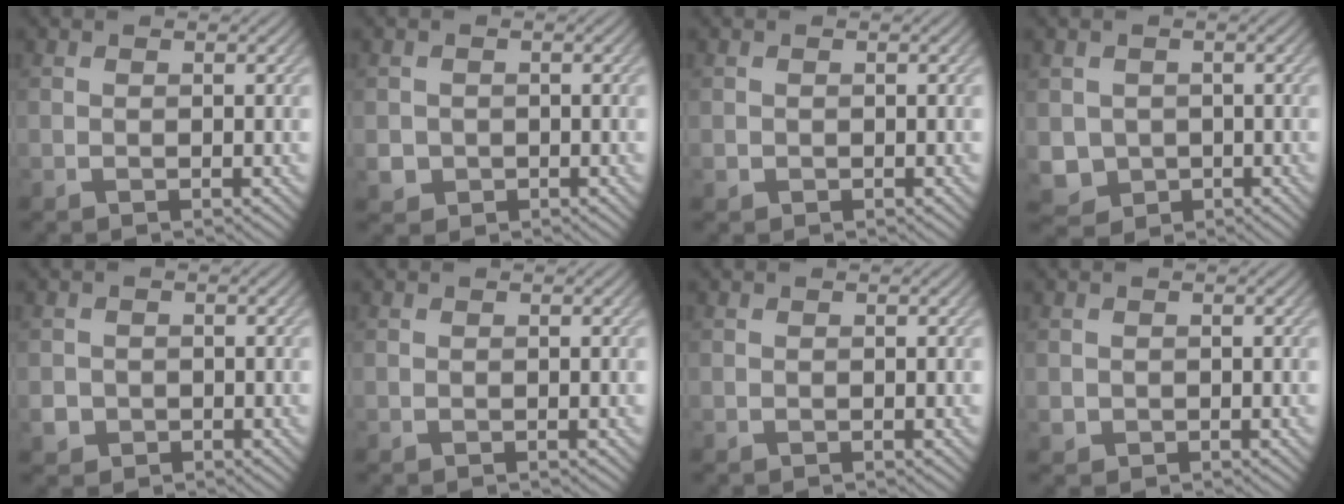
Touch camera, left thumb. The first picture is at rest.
{"total": 2.0, "force": [-0.5, 2.0, 0.4], "torque": [-0.009, -0.009, -0.009]}
{"total": 0.6, "force": [-0.1, 0.6, 0.1], "torque": [-0.001, -0.006, -0.003]}
{"total": 3.7, "force": [-0.3, 3.5, 1.1], "torque": [-0.040, -0.018, -0.010]}
{"total": 2.0, "force": [-0.7, 1.8, 0.5], "torque": [-0.009, -0.007, -0.014]}
{"total": 0.0}
{"total": 0.0}
{"total": 1.0, "force": [-0.1, 0.9, 0.1], "torque": [-0.003, -0.007, -0.001]}